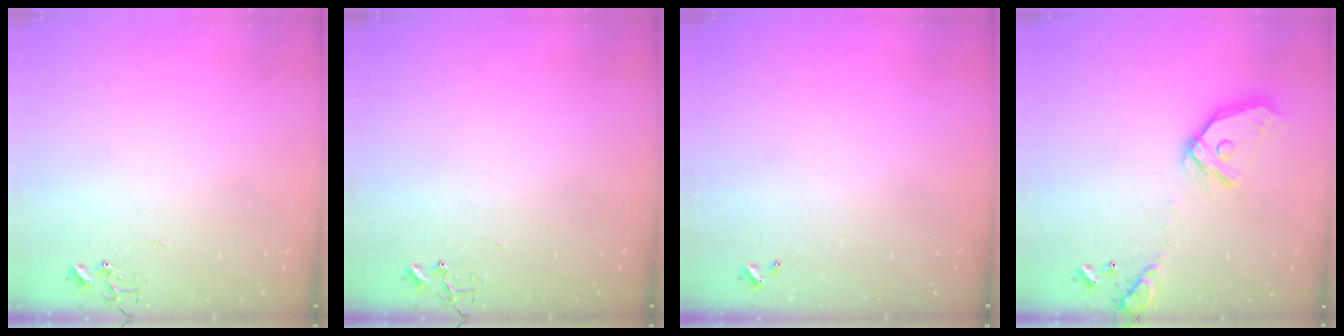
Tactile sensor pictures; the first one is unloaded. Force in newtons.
{"total": 0.0}
{"total": 0.0}
{"total": 15.9, "press": 15.7, "slide": 2.2}